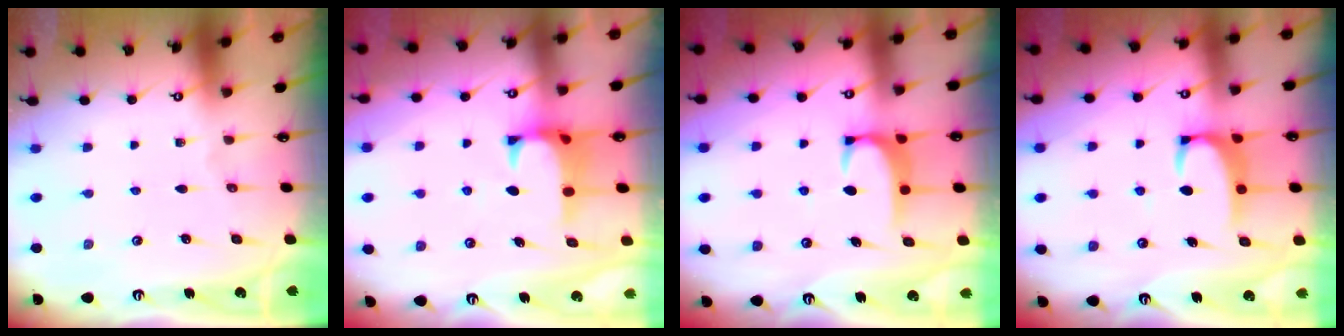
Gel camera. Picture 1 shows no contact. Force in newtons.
{"total": 1.0, "press": 0.7, "slide": 0.8}
{"total": 2.0, "press": 2.0, "slide": 0.6}
{"total": 3.5, "press": 3.5, "slide": 0.2}